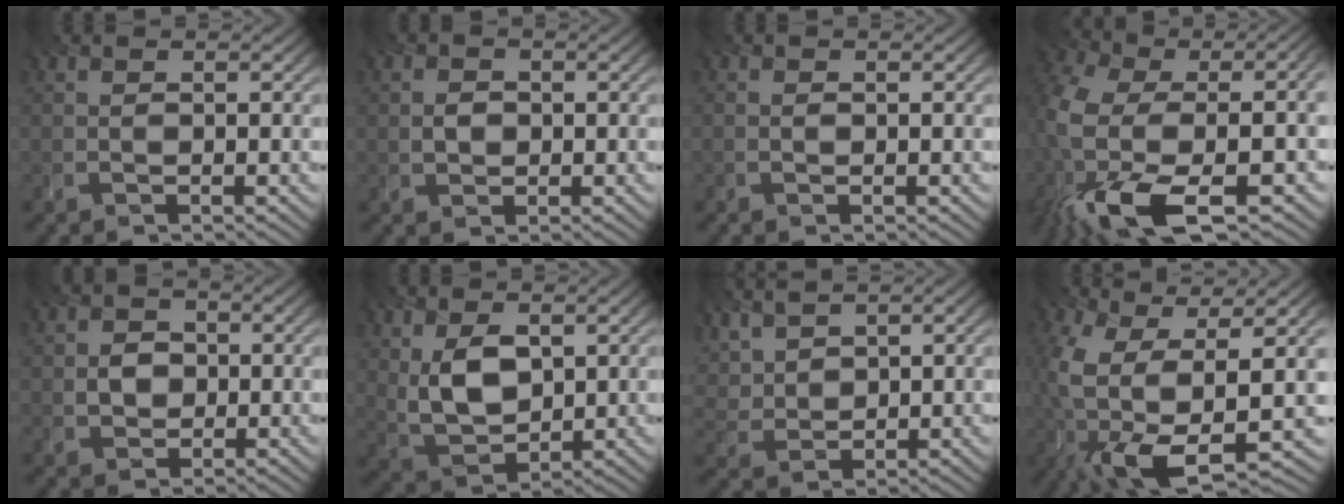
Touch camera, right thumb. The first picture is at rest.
{"total": 1.6, "force": [0.1, 1.4, 0.8], "torque": [-0.018, -0.002, -0.002]}
{"total": 0.0}
{"total": 15.5, "force": [-6.3, 6.1, 12.8], "torque": [-0.283, -0.021, -0.101]}
{"total": 2.8, "force": [0.0, 2.4, 1.3], "torque": [-0.028, -0.001, -0.005]}
{"total": 7.9, "force": [1.9, 4.8, 6.0], "torque": [-0.138, -0.005, 0.042]}
{"total": 4.5, "force": [3.2, 2.3, 2.0], "torque": [-0.063, 0.007, 0.069]}
{"total": 13.4, "force": [-2.7, 5.9, 11.7], "torque": [-0.265, -0.037, -0.036]}